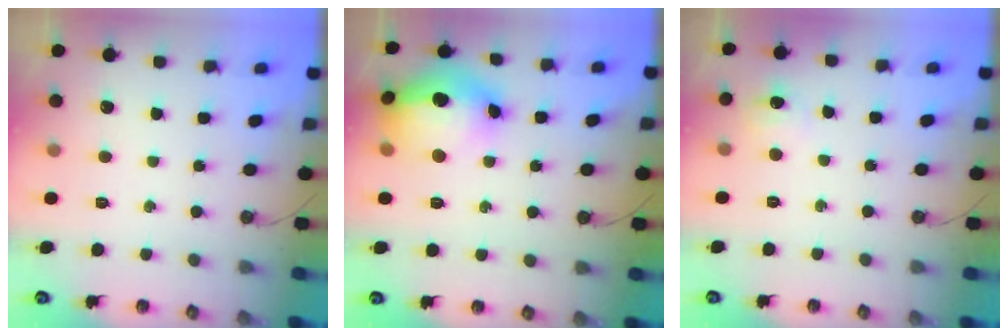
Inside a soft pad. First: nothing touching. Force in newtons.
{"total": 19.0, "press": 18.9, "slide": 1.7}
{"total": 5.1, "press": 5.0, "slide": 0.7}